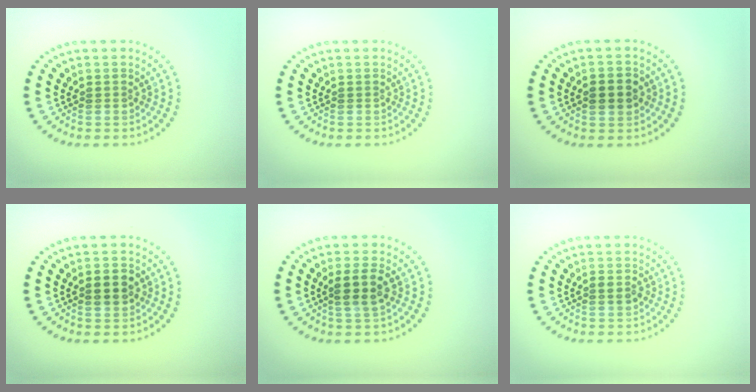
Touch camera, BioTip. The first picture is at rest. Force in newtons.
{"total": 0.0}
{"total": 2.4, "press": 2.4, "slide": 0.1}
{"total": 2.5, "press": 2.5, "slide": 0.2}
{"total": 2.4, "press": 2.3, "slide": 0.8}
{"total": 1.1, "press": 1.1, "slide": 0.1}